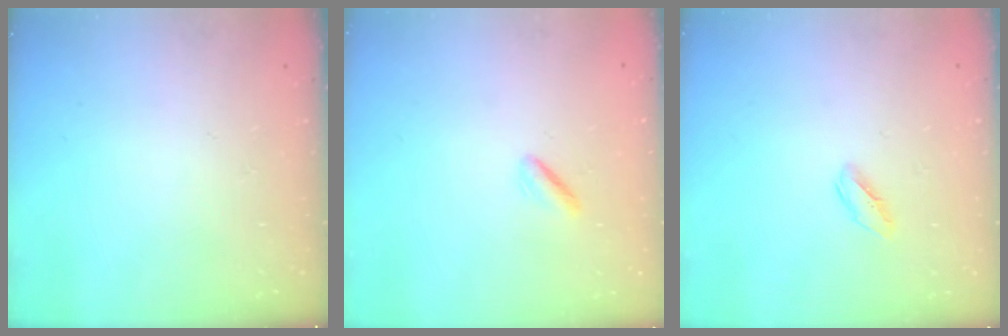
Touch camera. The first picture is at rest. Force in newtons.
{"total": 0.8, "press": 0.6, "slide": 0.6}
{"total": 2.2, "press": 2.1, "slide": 0.6}